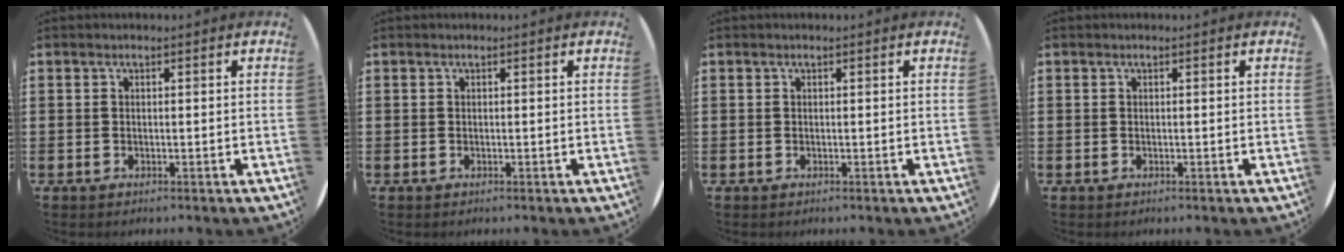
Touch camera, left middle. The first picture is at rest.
{"total": 0.0}
{"total": 0.0}
{"total": 0.0}